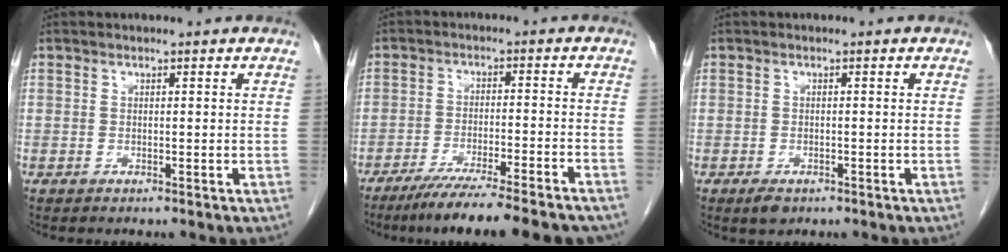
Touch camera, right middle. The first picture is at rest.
{"total": 15.1, "force": [-12.8, 0.5, 7.9], "torque": [-0.105, -0.029, -0.191]}
{"total": 1.9, "force": [-1.2, 1.0, 1.1], "torque": [-0.021, -0.002, -0.013]}